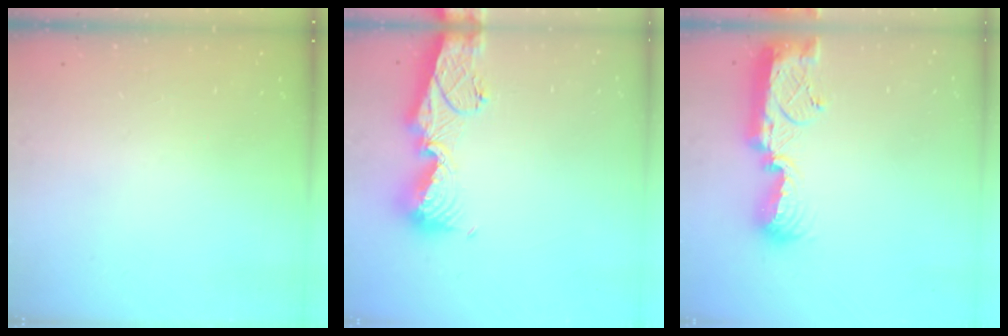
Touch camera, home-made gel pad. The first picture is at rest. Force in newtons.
{"total": 13.4, "press": 13.3, "slide": 1.6}
{"total": 11.9, "press": 11.9, "slide": 0.5}